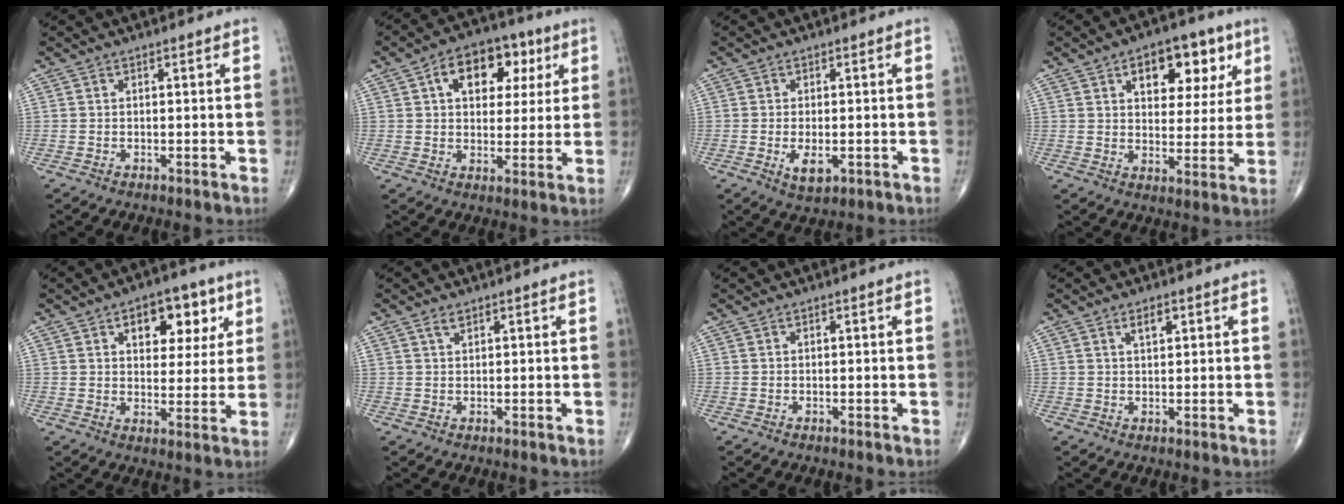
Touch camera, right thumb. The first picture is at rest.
{"total": 12.9, "force": [4.6, 8.4, 8.7], "torque": [-0.088, 0.006, 0.067]}
{"total": 4.4, "force": [-1.1, 2.2, 3.6], "torque": [-0.060, -0.007, -0.014]}
{"total": 13.3, "force": [5.9, 7.7, 9.1], "torque": [-0.081, -0.013, 0.085]}
{"total": 11.4, "force": [5.0, 6.8, 7.7], "torque": [-0.062, -0.013, 0.068]}
{"total": 1.4, "force": [1.0, 0.6, 0.8], "torque": [-0.014, 0.000, 0.019]}
{"total": 0.0}
{"total": 2.5, "force": [1.3, 1.1, 1.9], "torque": [-0.026, -0.005, 0.022]}